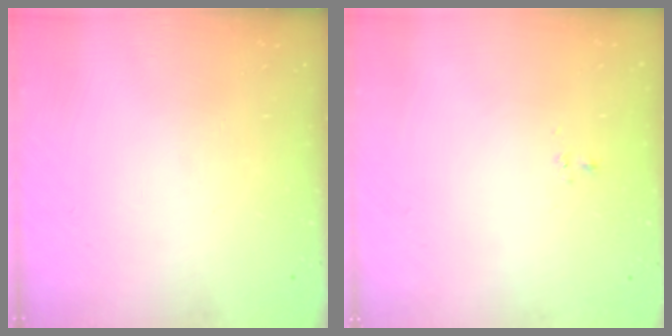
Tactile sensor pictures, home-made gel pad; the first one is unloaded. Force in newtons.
{"total": 1.6, "press": 1.4, "slide": 0.8}